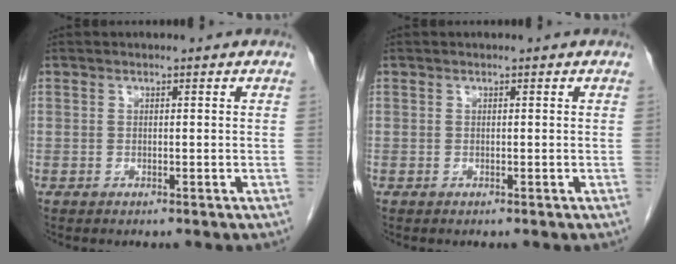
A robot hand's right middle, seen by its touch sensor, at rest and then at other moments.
{"total": 0.0}